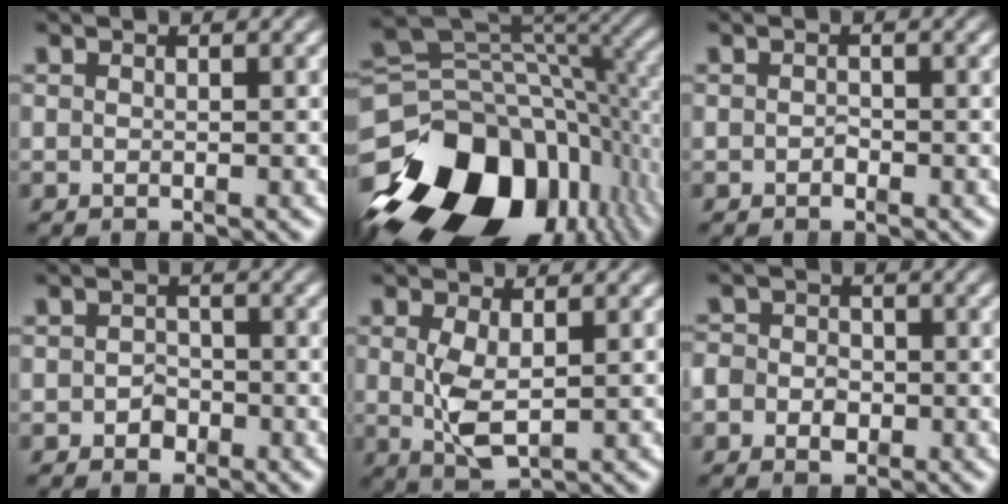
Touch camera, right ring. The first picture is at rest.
{"total": 21.4, "force": [-6.5, 14.2, 14.7], "torque": [-0.231, -0.050, -0.084]}
{"total": 0.6, "force": [-0.6, 0.2, 0.1], "torque": [-0.002, -0.007, -0.007]}
{"total": 1.9, "force": [-1.2, 1.4, 0.5], "torque": [0.005, -0.007, -0.020]}
{"total": 3.7, "force": [-0.2, 1.6, 3.3], "torque": [-0.067, -0.019, 0.009]}
{"total": 3.5, "force": [-1.1, 3.0, 1.5], "torque": [-0.030, -0.016, -0.017]}